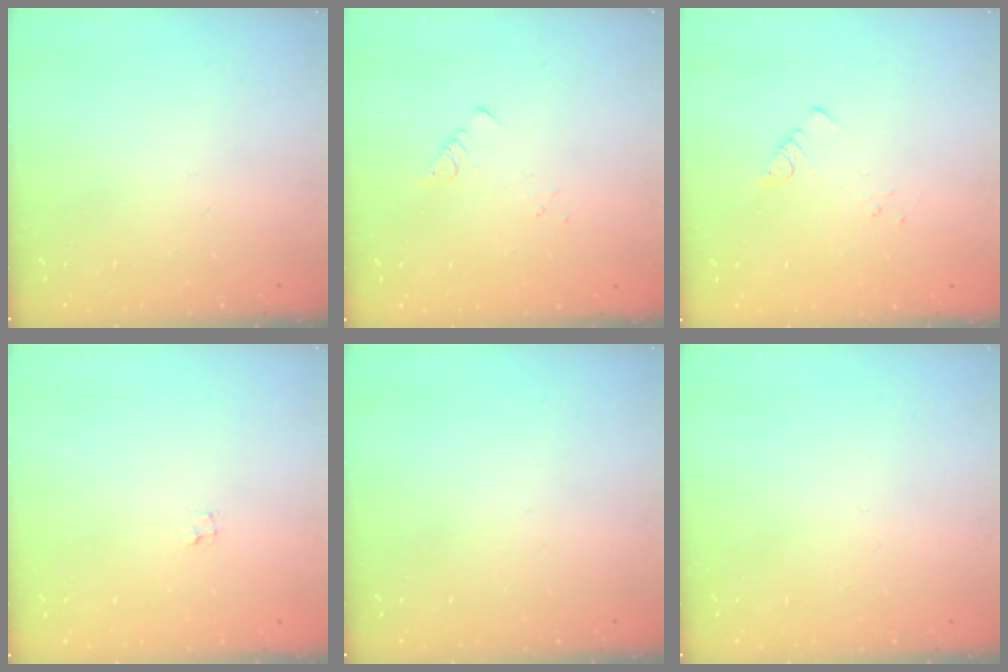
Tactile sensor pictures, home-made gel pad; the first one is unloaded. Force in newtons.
{"total": 1.9, "press": 1.9, "slide": 0.2}
{"total": 4.0, "press": 3.9, "slide": 0.5}
{"total": 1.2, "press": 1.2, "slide": 0.1}
{"total": 0.0}
{"total": 0.0}